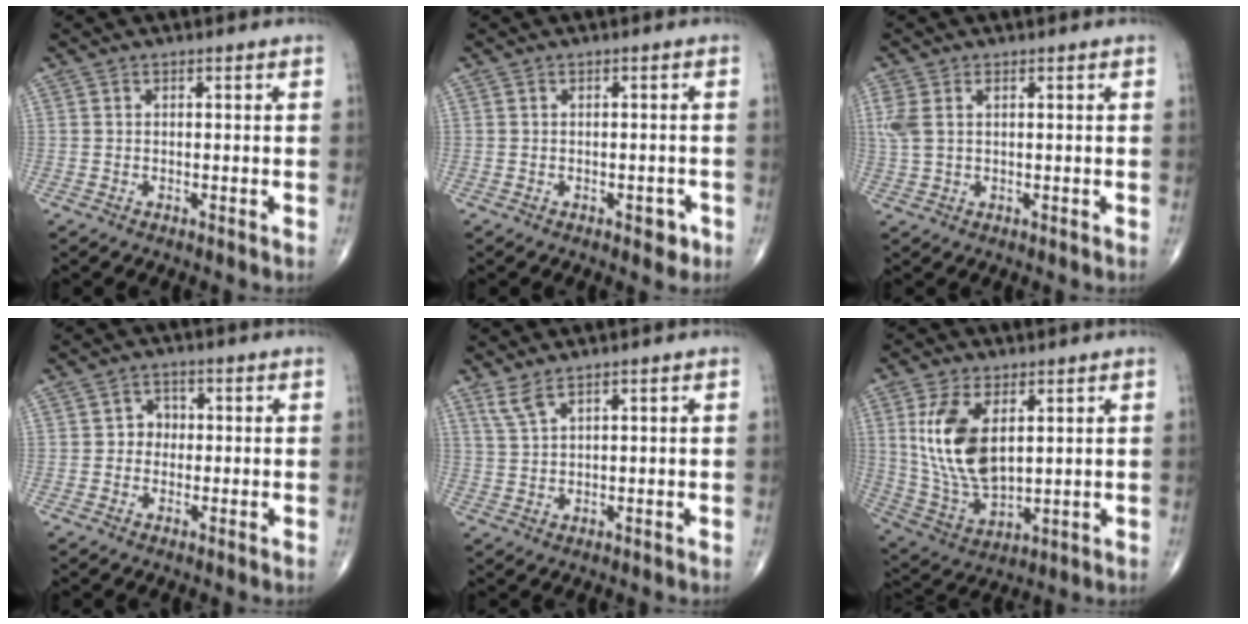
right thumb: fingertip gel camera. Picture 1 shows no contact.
{"total": 2.4, "force": [-1.2, 1.3, 1.7], "torque": [-0.007, 0.007, -0.012]}
{"total": 4.3, "force": [1.2, 2.3, 3.4], "torque": [-0.103, 0.014, 0.028]}
{"total": 2.9, "force": [0.0, 2.7, 1.2], "torque": [0.006, 0.009, -0.009]}
{"total": 3.1, "force": [2.3, 0.5, 2.0], "torque": [-0.051, -0.008, 0.056]}
{"total": 14.6, "force": [3.8, 7.8, 11.8], "torque": [-0.230, -0.019, 0.087]}